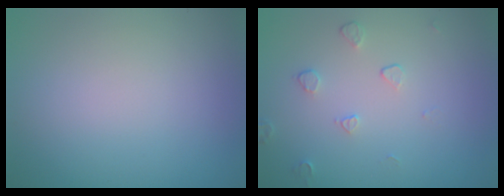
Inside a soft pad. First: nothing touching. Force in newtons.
{"total": 1.1, "press": 0.7, "slide": 0.9}